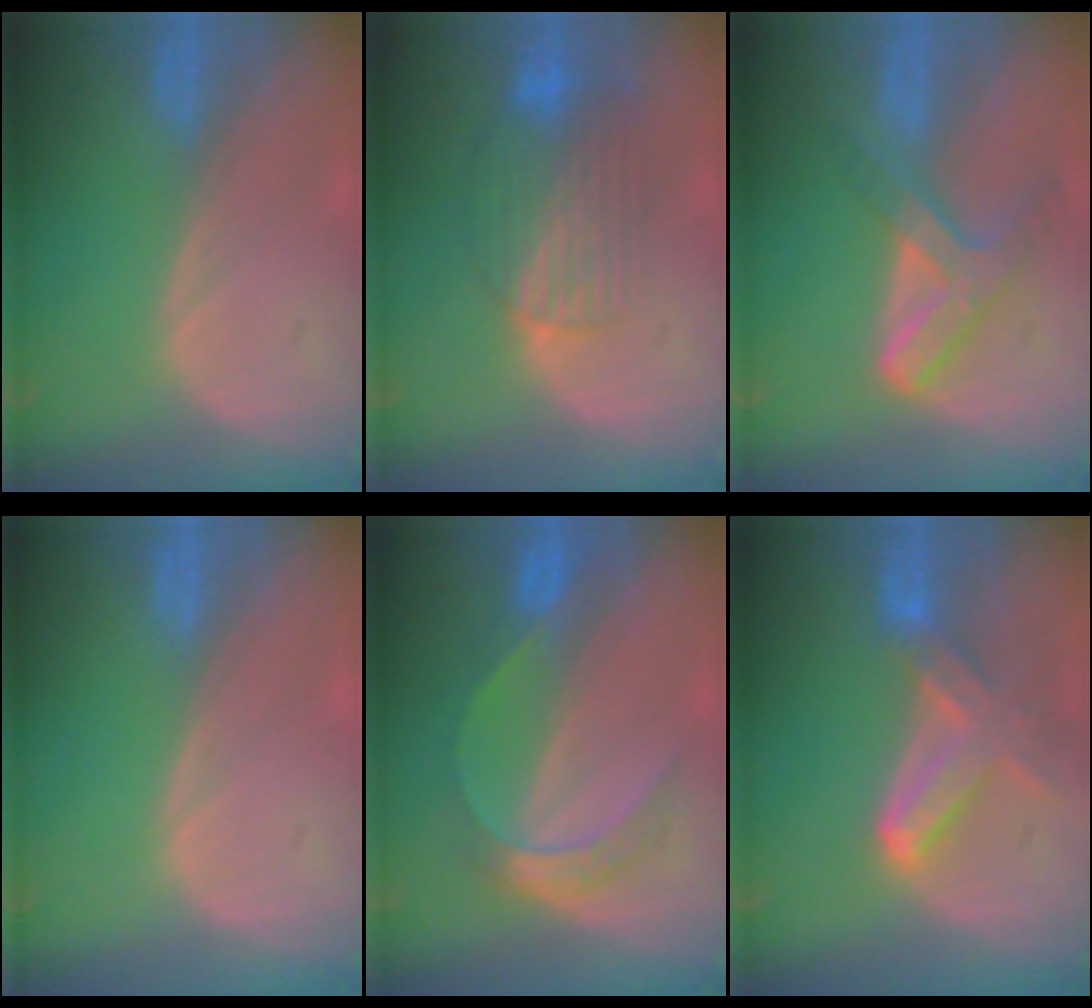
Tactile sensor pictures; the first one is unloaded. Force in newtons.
{"total": 8.5, "press": 7.3, "slide": 4.3}
{"total": 7.4, "press": 6.3, "slide": 3.9}
{"total": 0.0}
{"total": 5.4, "press": 5.4, "slide": 0.3}
{"total": 7.2, "press": 6.7, "slide": 2.8}